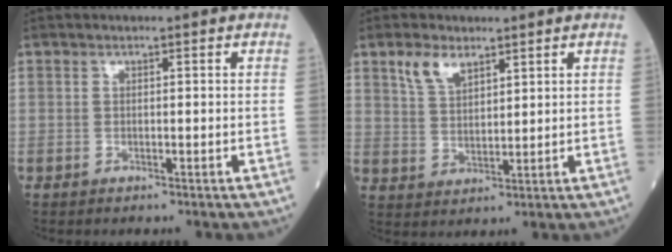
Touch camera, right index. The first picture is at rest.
{"total": 5.0, "force": [3.4, 2.2, 2.9], "torque": [-0.064, 0.004, 0.072]}